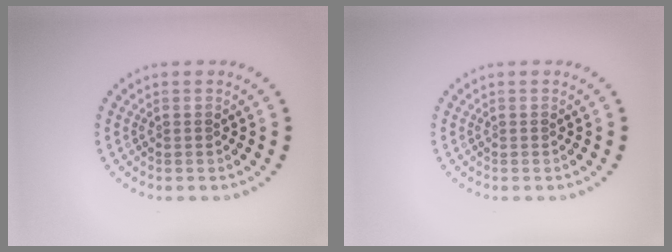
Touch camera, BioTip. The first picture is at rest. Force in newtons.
{"total": 0.0}